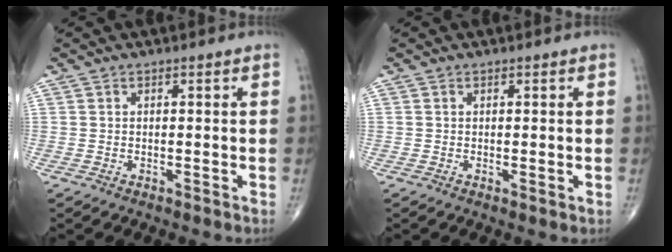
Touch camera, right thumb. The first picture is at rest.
{"total": 0.7, "force": [0.0, 0.2, 0.6], "torque": [-0.015, -0.005, 0.000]}